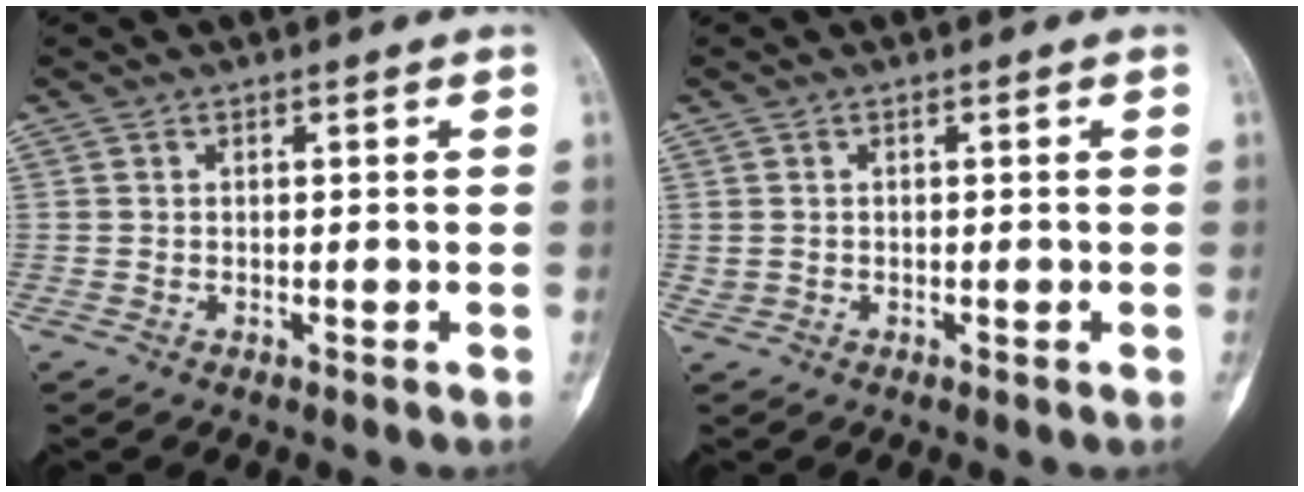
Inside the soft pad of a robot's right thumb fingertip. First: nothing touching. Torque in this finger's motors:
{"motor_torque": [0.50, -0.16, 0.03, -0.24, 0.09]}